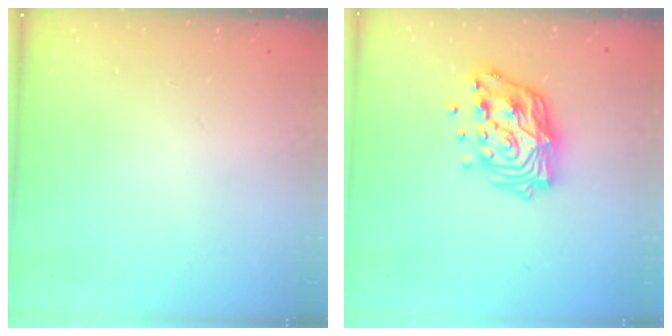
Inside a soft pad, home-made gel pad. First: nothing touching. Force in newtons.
{"total": 16.1, "press": 16.0, "slide": 1.3}